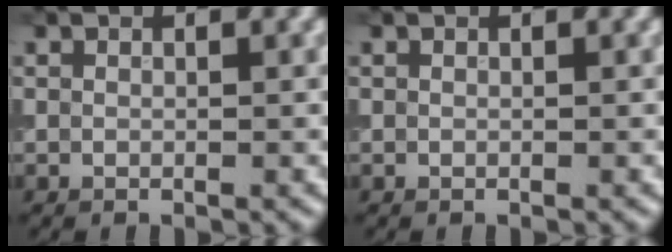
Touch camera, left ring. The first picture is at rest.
{"total": 0.0}